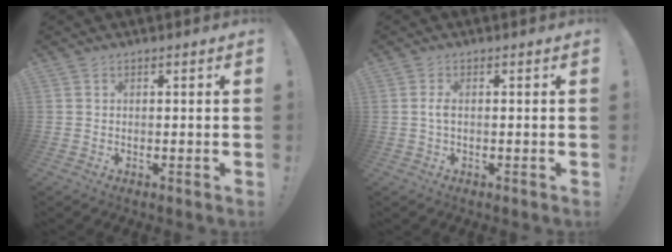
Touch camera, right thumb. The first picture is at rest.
{"total": 2.1, "force": [-0.2, 0.5, 2.1], "torque": [-0.047, 0.001, -0.006]}